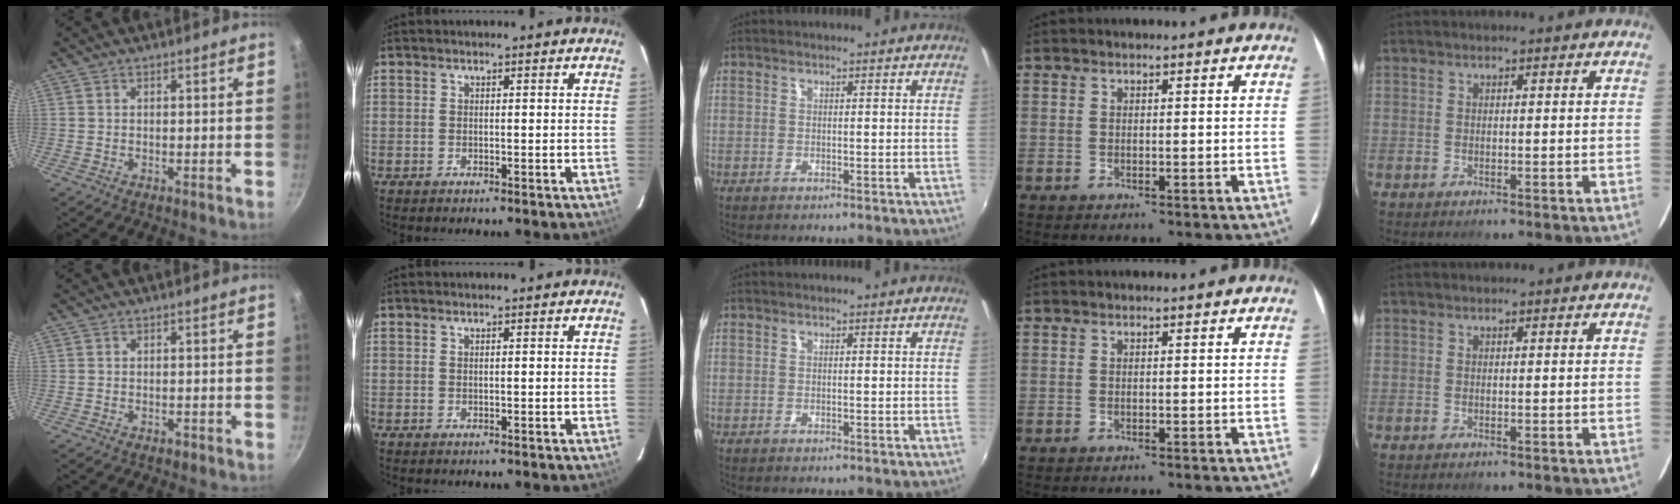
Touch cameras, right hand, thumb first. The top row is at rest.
{"thumb": {"total": 1.0, "force": [-0.6, 0.6, 0.5], "torque": [-0.009, 0.005, -0.007]}}